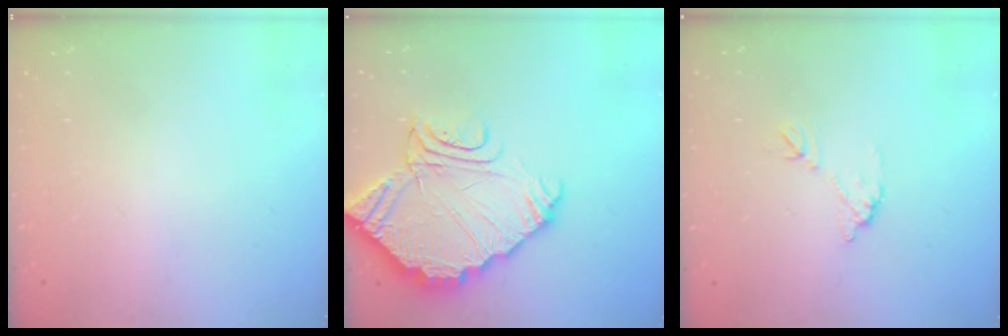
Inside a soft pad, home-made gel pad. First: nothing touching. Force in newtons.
{"total": 17.2, "press": 17.1, "slide": 1.7}
{"total": 7.4, "press": 7.4, "slide": 0.4}